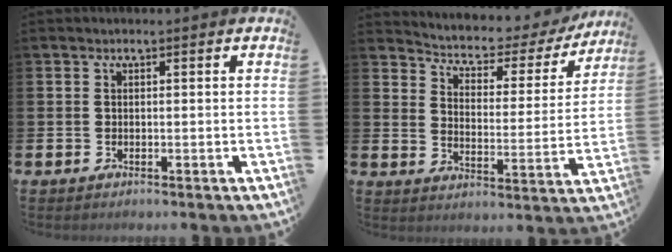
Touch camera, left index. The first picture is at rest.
{"total": 4.5, "force": [4.0, 1.7, 0.9], "torque": [-0.043, -0.037, 0.059]}